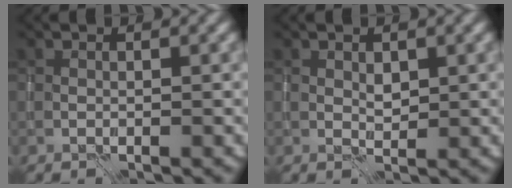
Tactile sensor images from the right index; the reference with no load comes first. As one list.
[{"total": 1.0, "force": [0.5, 0.6, 0.7], "torque": [-0.013, -0.003, 0.011]}]